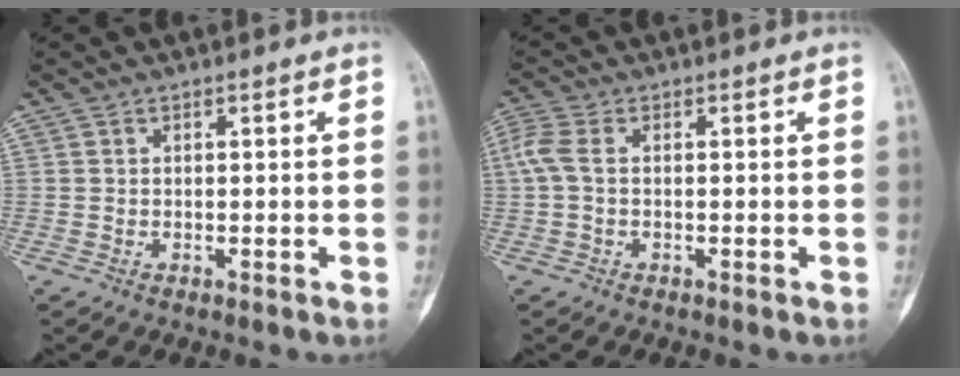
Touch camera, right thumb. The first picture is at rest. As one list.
[{"total": 3.9, "force": [0.2, 1.9, 3.4], "torque": [-0.105, 0.011, -0.002]}]